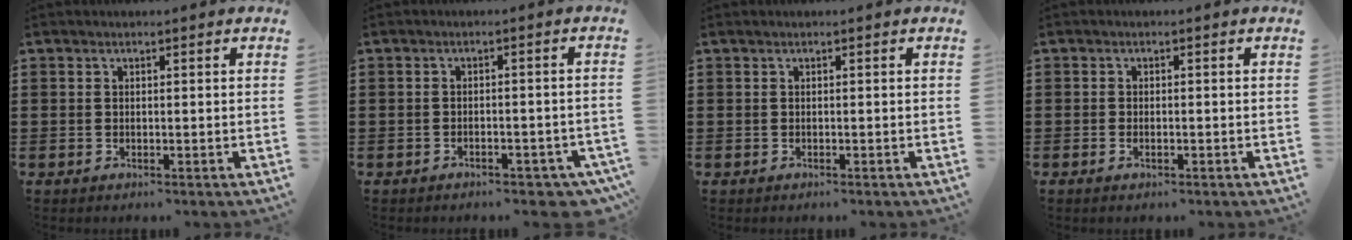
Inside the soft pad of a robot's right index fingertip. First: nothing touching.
{"total": 2.7, "force": [-2.5, 0.5, 1.0], "torque": [-0.020, 0.000, -0.049]}
{"total": 0.0}
{"total": 1.0, "force": [-0.5, 0.3, 0.8], "torque": [-0.016, -0.005, -0.009]}